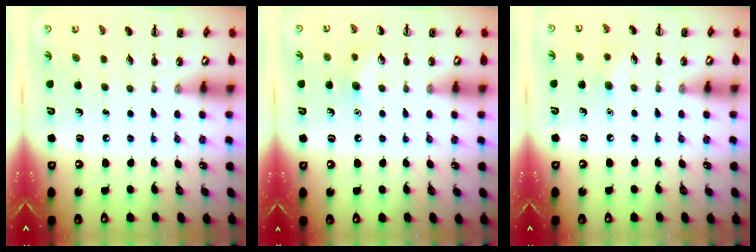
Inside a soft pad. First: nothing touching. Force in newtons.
{"total": 7.3, "press": 7.0, "slide": 2.1}
{"total": 5.9, "press": 5.7, "slide": 1.4}